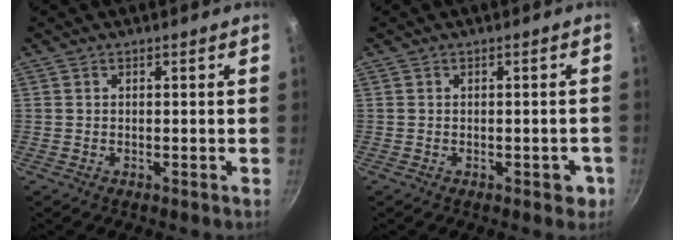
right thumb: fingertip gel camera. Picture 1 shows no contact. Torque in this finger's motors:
{"motor_torque": [0.22, 0.26, -0.25, 0.10, 0.15]}